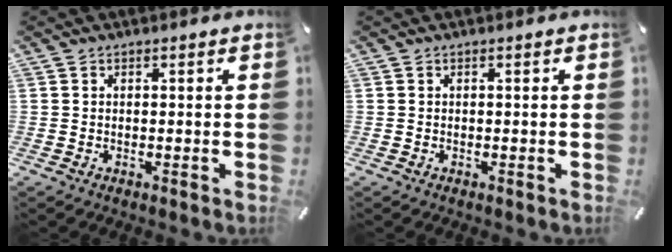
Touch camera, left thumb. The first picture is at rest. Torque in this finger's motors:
{"motor_torque": [0.00, 0.00, -0.07, -0.07, 0.00]}